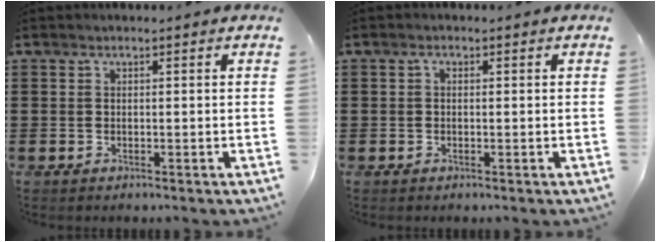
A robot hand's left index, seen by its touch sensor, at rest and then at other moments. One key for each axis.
{"total": 0.7, "fx": -0.1, "fy": 0.4, "fz": 0.5, "tx": -0.011, "ty": 0.001, "tz": -0.003}